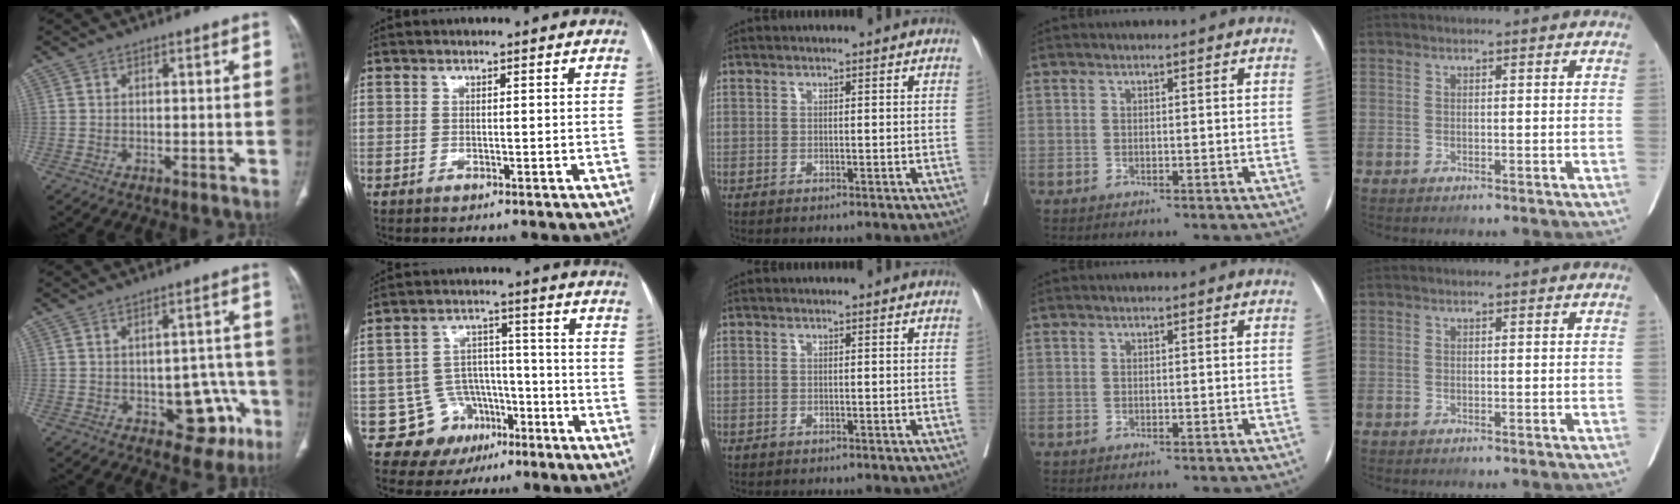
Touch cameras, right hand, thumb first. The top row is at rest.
{"thumb": {"total": 10.2, "force": [-4.0, 6.0, 7.2], "torque": [-0.040, 0.028, -0.042]}, "index": {"total": 8.6, "force": [-4.0, 7.6, 0.5], "torque": [0.003, 0.035, -0.048]}}